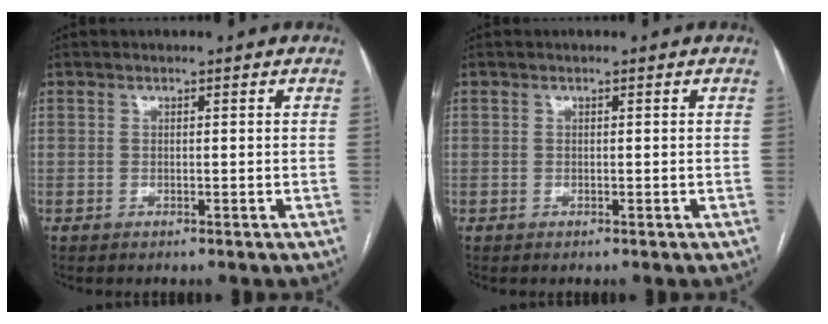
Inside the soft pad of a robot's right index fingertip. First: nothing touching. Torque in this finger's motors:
{"motor_torque": [0.03, 0.03, -0.02, 0.00]}